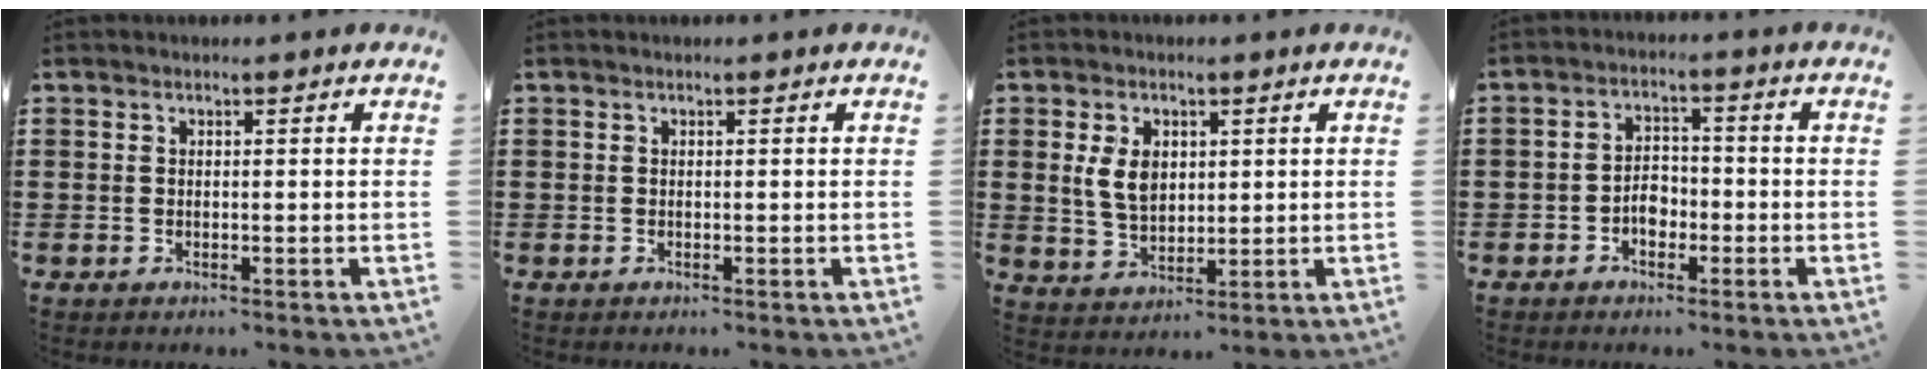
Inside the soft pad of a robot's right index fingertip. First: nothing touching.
{"total": 0.0}
{"total": 5.8, "force": [1.2, 3.7, 4.3], "torque": [-0.101, 0.008, 0.020]}
{"total": 3.5, "force": [-1.4, 2.3, 2.2], "torque": [-0.037, 0.002, -0.029]}